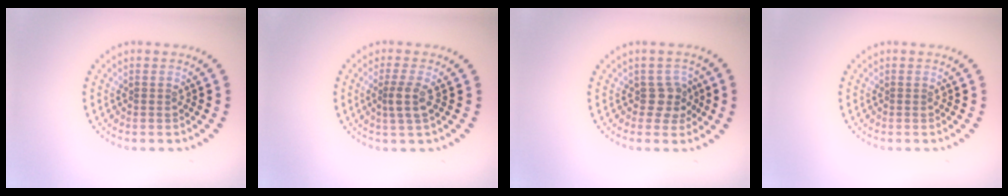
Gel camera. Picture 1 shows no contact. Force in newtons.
{"total": 2.1, "press": 1.6, "slide": 1.3}
{"total": 2.0, "press": 1.7, "slide": 1.1}
{"total": 0.0}